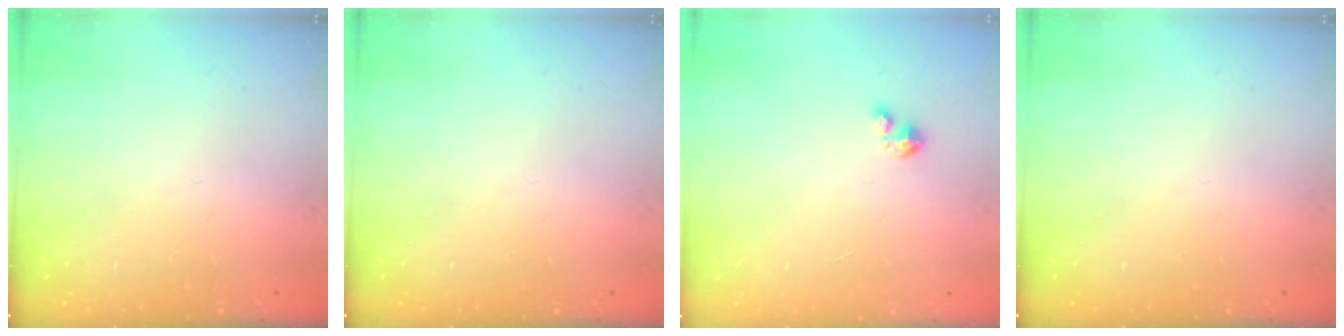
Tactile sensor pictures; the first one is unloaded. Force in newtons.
{"total": 0.0}
{"total": 1.2, "press": 1.2, "slide": 0.2}
{"total": 0.0}